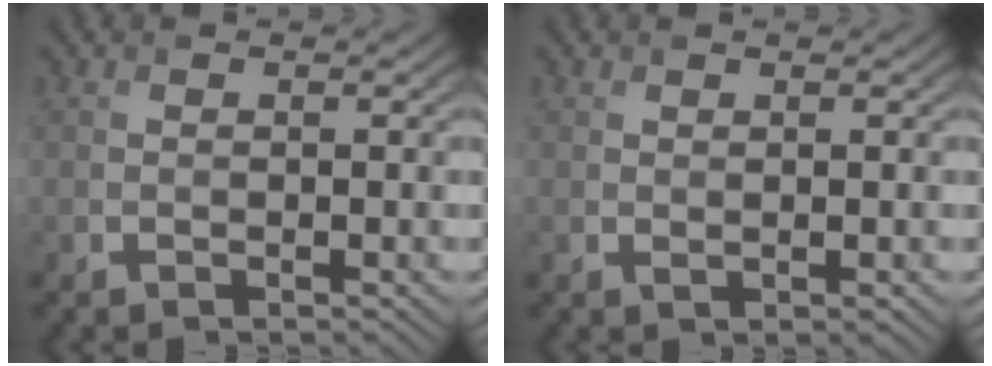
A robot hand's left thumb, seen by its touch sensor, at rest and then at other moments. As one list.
[{"total": 0.6, "force": [0.3, 0.2, 0.5], "torque": [-0.008, -0.003, 0.006]}]